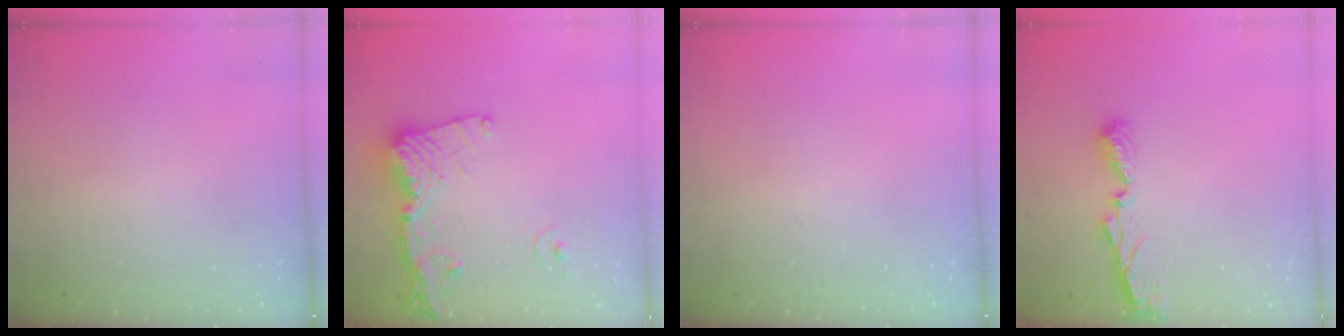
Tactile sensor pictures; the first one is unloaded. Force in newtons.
{"total": 16.5, "press": 16.4, "slide": 2.1}
{"total": 0.0}
{"total": 7.2, "press": 7.2, "slide": 0.5}